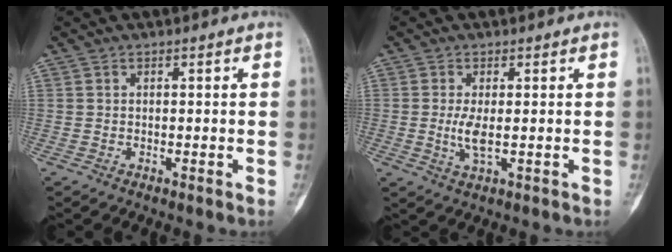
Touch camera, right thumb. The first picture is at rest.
{"total": 3.8, "force": [-0.3, 1.6, 3.4], "torque": [-0.071, -0.008, -0.005]}